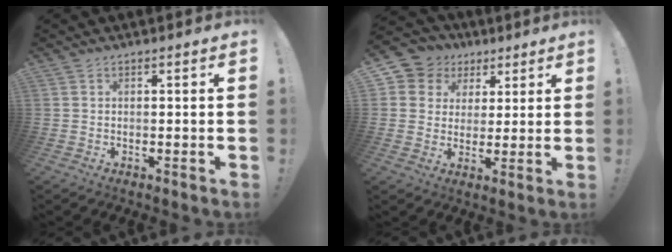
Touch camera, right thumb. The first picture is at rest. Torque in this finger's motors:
{"motor_torque": [-0.32, 0.49, -0.24, 0.32, 0.13]}